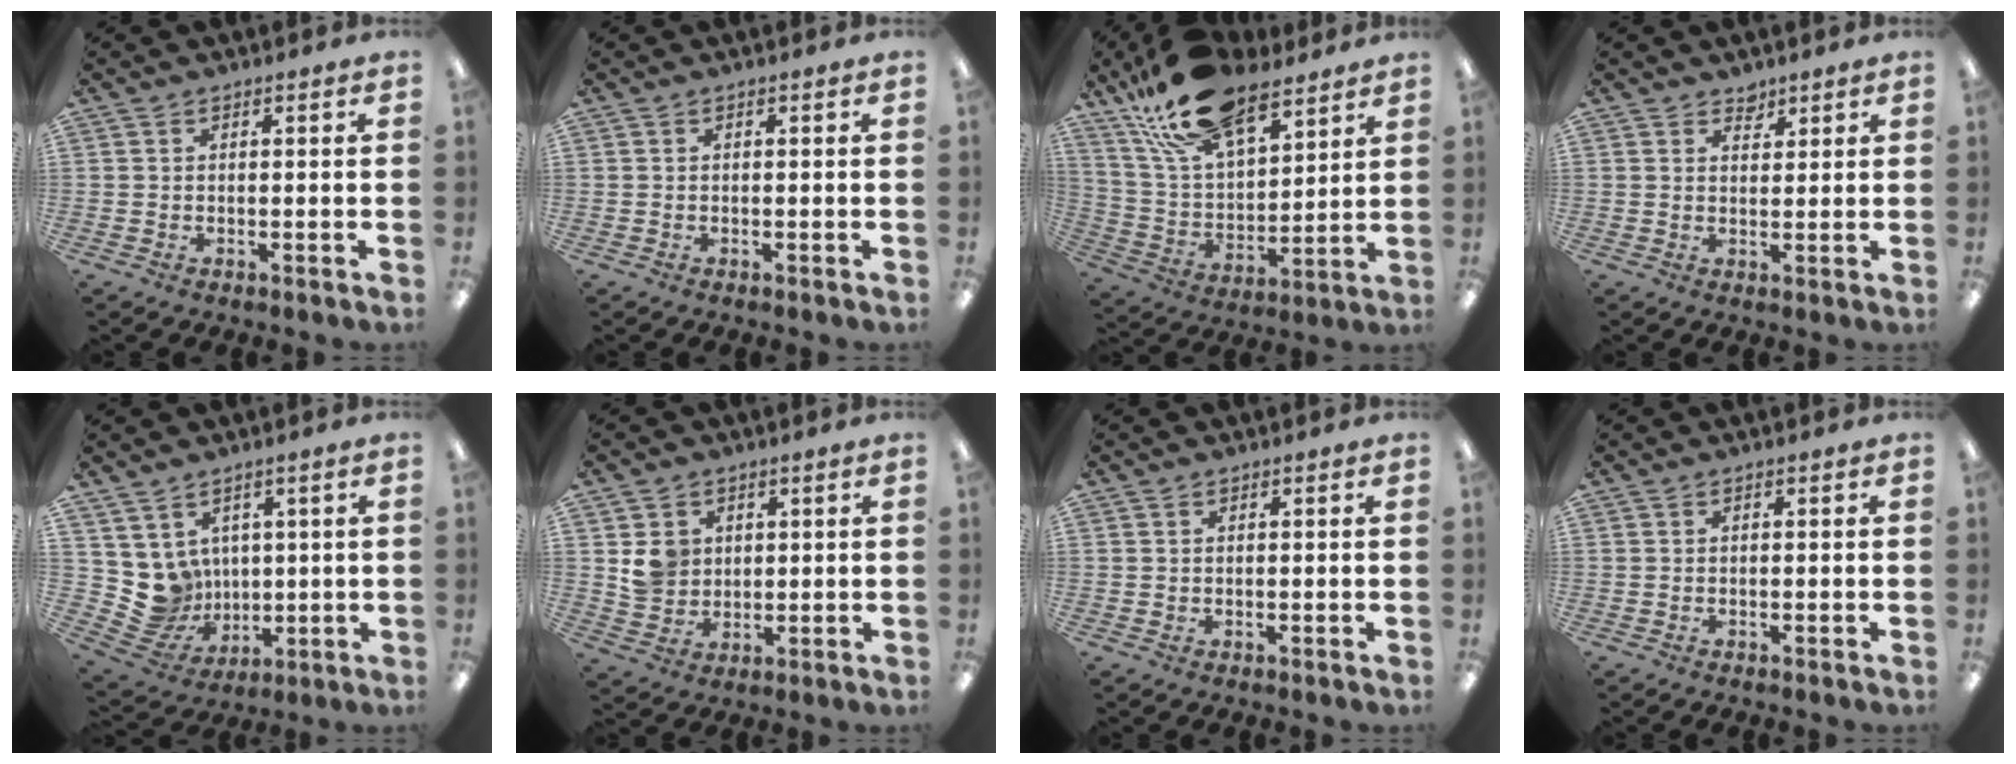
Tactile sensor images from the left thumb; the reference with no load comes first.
{"total": 0.0}
{"total": 20.9, "force": [14.3, 9.9, 11.5], "torque": [-0.215, -0.062, 0.259]}
{"total": 2.6, "force": [2.4, 1.2, 0.0], "torque": [0.013, -0.017, 0.043]}
{"total": 8.2, "force": [2.9, 7.7, 0.8], "torque": [-0.049, -0.036, 0.065]}
{"total": 6.6, "force": [2.4, 5.9, 1.7], "torque": [-0.028, 0.002, 0.047]}
{"total": 0.6, "force": [0.4, 0.5, 0.0], "torque": [0.000, 0.002, 0.008]}
{"total": 0.0}